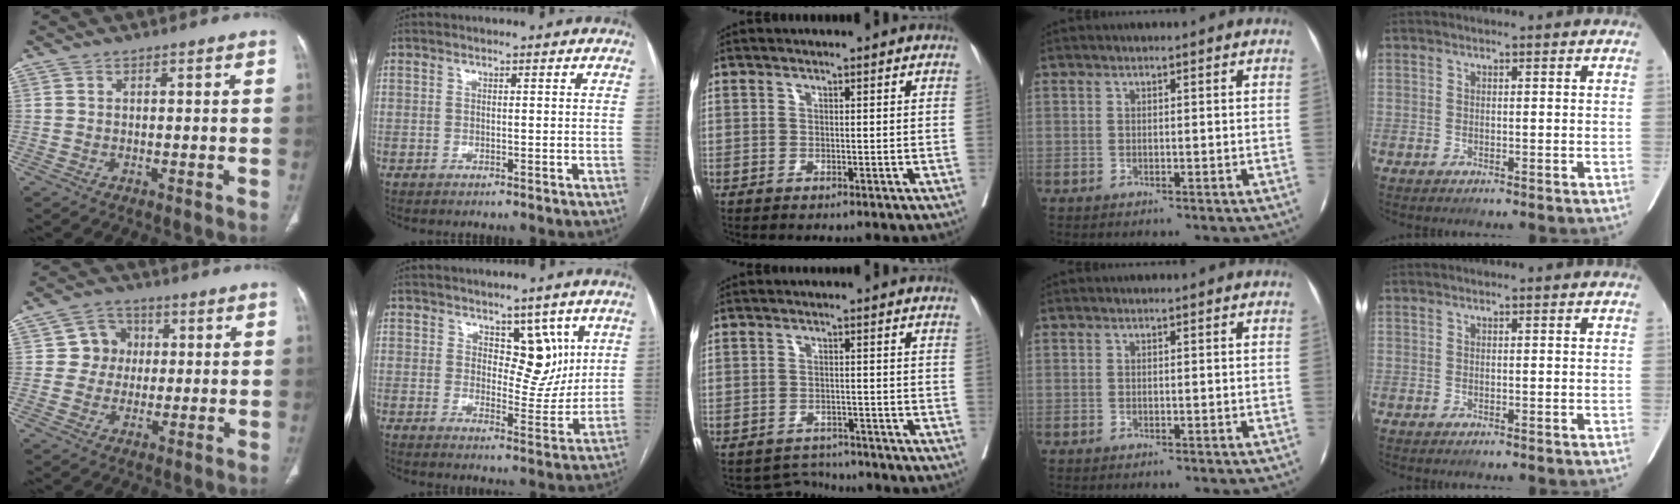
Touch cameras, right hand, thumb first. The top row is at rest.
{"thumb": {"total": 6.5, "force": [0.7, 6.2, 1.7], "torque": [0.014, 0.011, 0.005]}, "index": {"total": 6.7, "force": [3.1, 3.6, 4.7], "torque": [-0.053, -0.001, 0.052]}, "middle": {"total": 3.4, "force": [-3.2, 0.5, -1.2], "torque": [0.019, 0.007, -0.047]}}